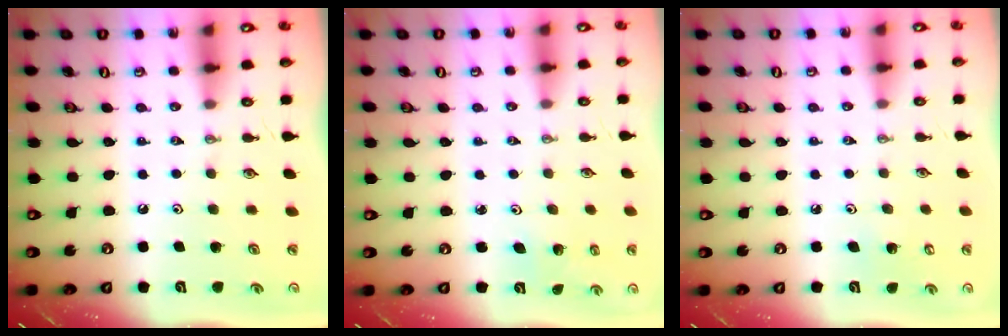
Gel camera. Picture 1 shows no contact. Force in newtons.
{"total": 1.1, "press": 1.1, "slide": 0.1}
{"total": 3.8, "press": 3.7, "slide": 0.3}